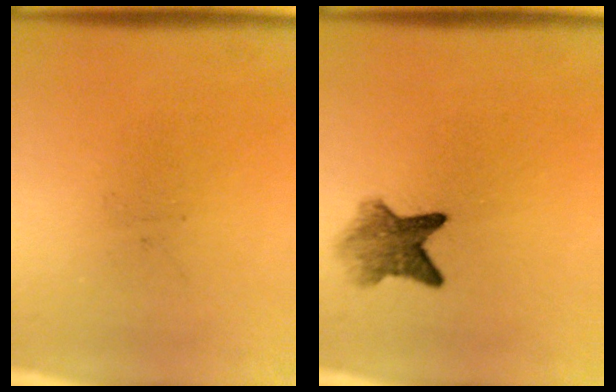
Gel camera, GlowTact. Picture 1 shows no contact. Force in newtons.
{"total": 4.7}